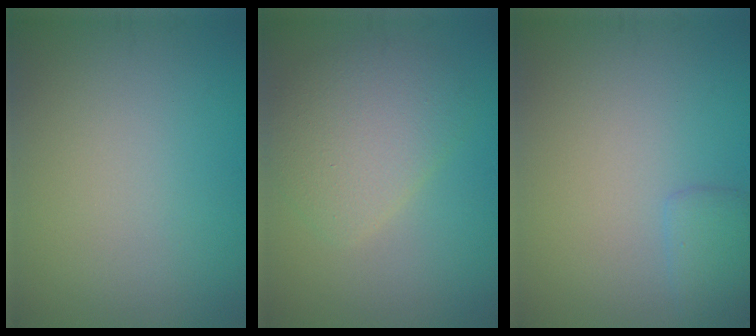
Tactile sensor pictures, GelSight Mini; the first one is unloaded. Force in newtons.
{"total": 4.4, "press": 4.4, "slide": 0.1}
{"total": 1.6, "press": 1.6, "slide": 0.1}